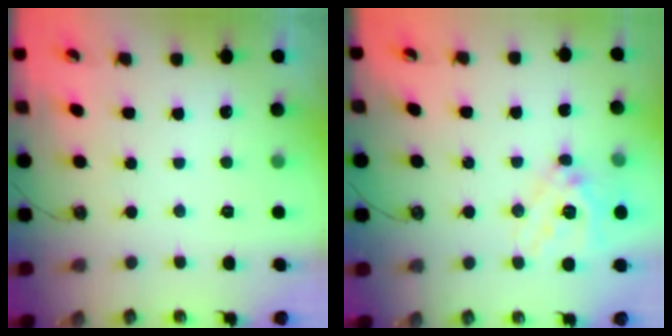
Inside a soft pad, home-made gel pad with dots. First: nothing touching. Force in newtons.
{"total": 16.5, "press": 16.2, "slide": 2.9}